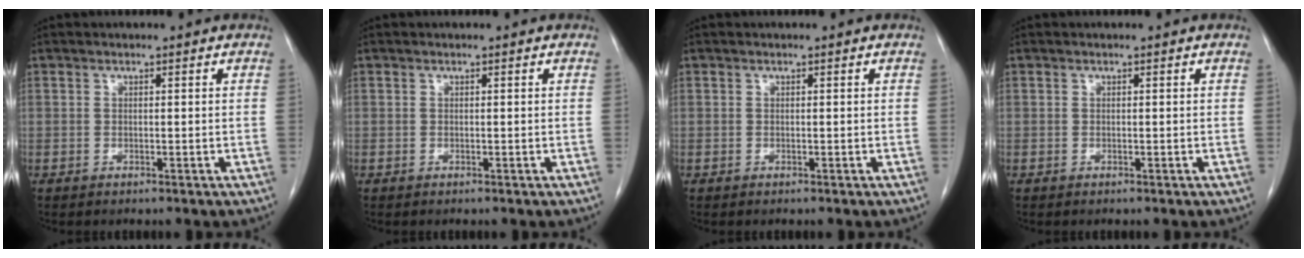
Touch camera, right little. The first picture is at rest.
{"total": 0.0}
{"total": 0.0}
{"total": 0.0}